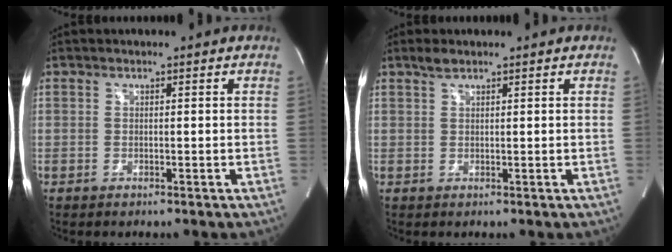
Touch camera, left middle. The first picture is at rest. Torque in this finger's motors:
{"motor_torque": [0.17, 0.07, -0.07, 0.00]}